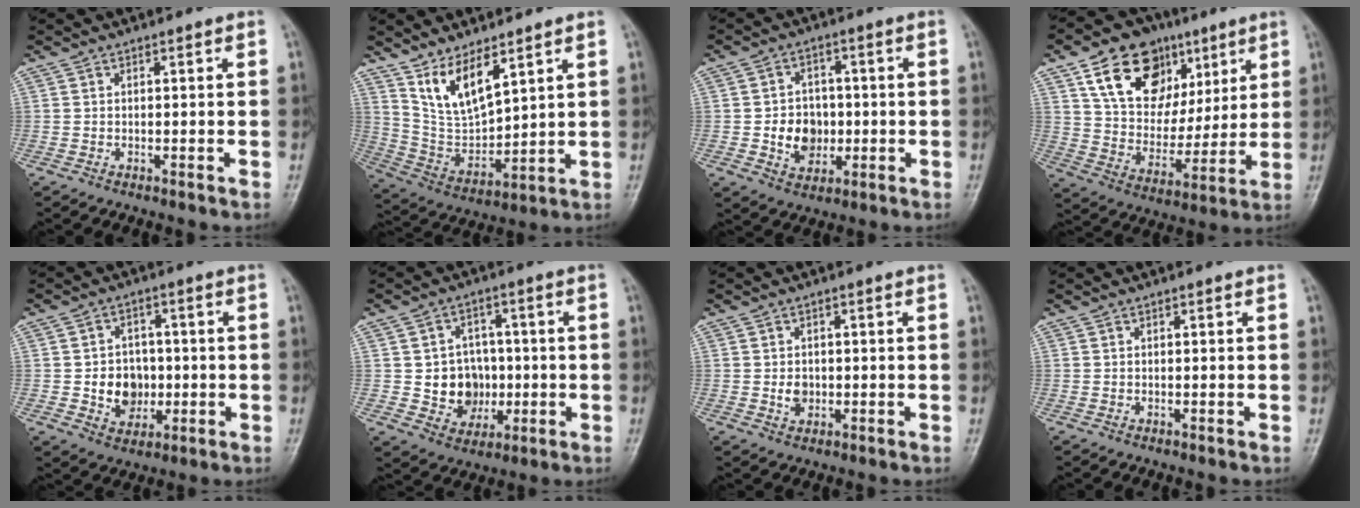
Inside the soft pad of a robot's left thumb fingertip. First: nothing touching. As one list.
[{"total": 10.2, "force": [6.6, 3.9, 6.8], "torque": [-0.113, -0.043, 0.148]}, {"total": 7.9, "force": [-0.9, 6.5, 4.4], "torque": [-0.037, 0.009, -0.013]}, {"total": 19.0, "force": [9.3, 13.2, 10.0], "torque": [-0.118, -0.020, 0.165]}, {"total": 8.0, "force": [-0.8, 6.7, 4.3], "torque": [-0.029, 0.008, -0.010]}, {"total": 9.5, "force": [-0.6, 8.3, 4.5], "torque": [-0.023, 0.010, -0.001]}, {"total": 2.8, "force": [-0.3, 2.3, 1.6], "torque": [-0.017, 0.001, -0.001]}, {"total": 0.0}]